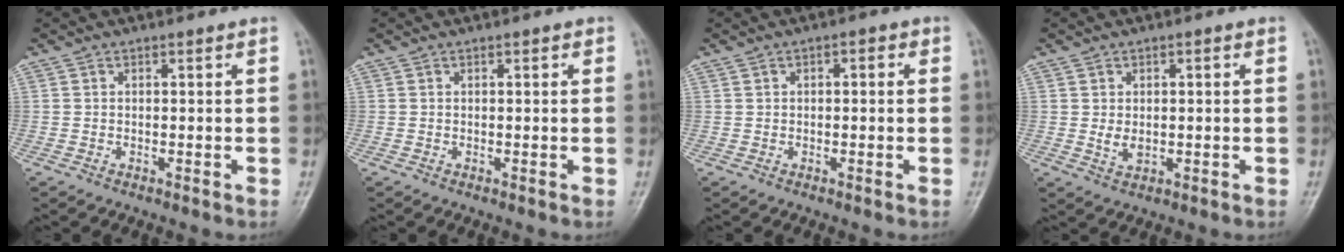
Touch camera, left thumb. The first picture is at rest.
{"total": 0.7, "force": [0.3, 0.3, 0.6], "torque": [-0.006, 0.001, 0.002]}
{"total": 1.6, "force": [0.4, 1.0, 1.2], "torque": [-0.009, 0.006, 0.003]}
{"total": 2.6, "force": [-0.1, 1.8, 1.9], "torque": [-0.032, -0.003, 0.003]}